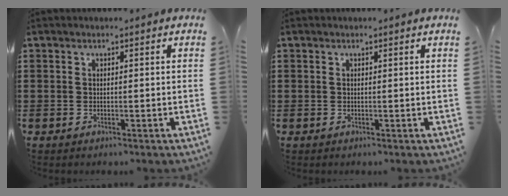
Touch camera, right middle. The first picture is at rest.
{"total": 0.0}